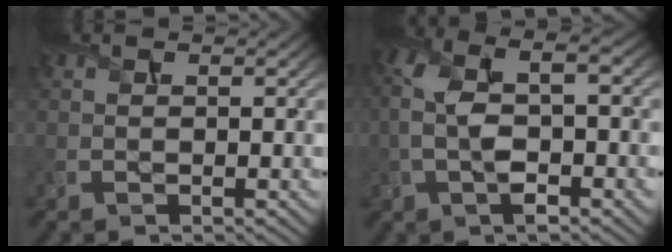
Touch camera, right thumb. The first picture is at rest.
{"total": 8.1, "force": [-1.0, 3.4, 7.3], "torque": [-0.158, 0.006, -0.019]}